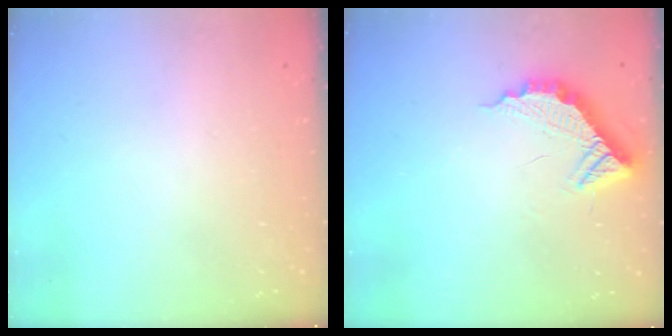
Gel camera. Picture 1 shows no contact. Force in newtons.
{"total": 12.5, "press": 12.4, "slide": 1.0}